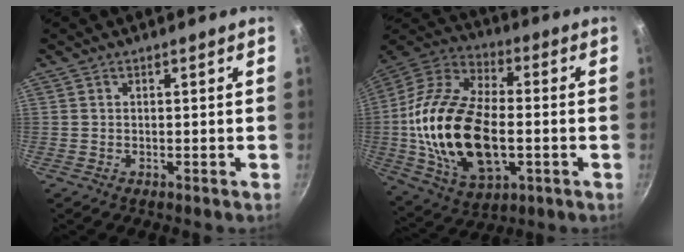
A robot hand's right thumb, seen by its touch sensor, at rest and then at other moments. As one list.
[{"total": 24.8, "force": [-2.4, 14.0, 20.3], "torque": [-0.390, 0.024, -0.042]}]